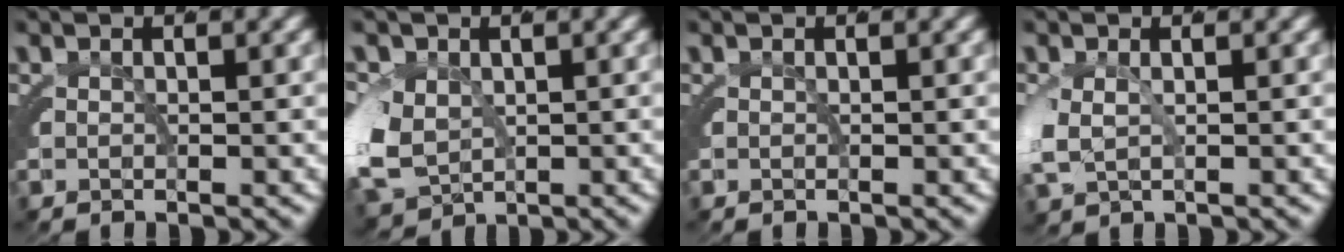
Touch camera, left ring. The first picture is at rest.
{"total": 6.5, "force": [-1.1, 5.4, 3.5], "torque": [-0.113, -0.042, 0.006]}
{"total": 0.0}
{"total": 1.9, "force": [0.1, 0.9, 1.7], "torque": [-0.064, -0.013, 0.018]}